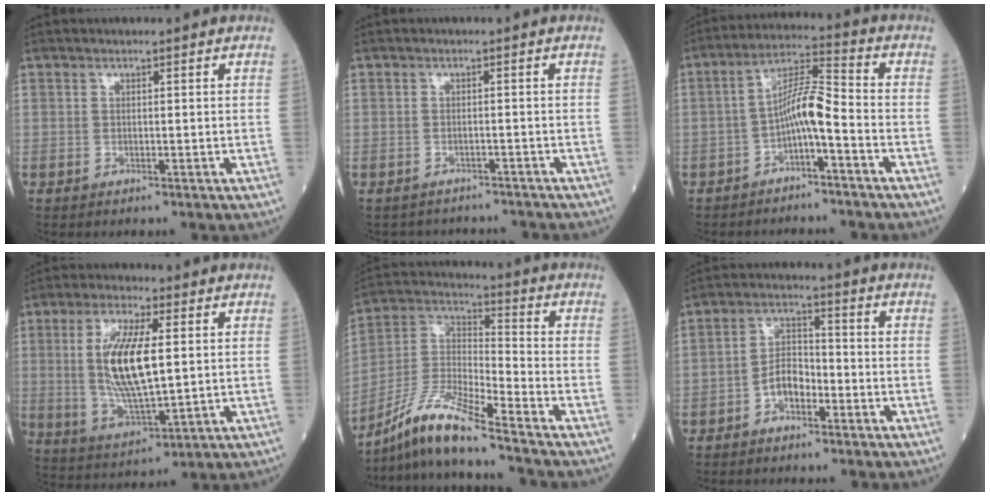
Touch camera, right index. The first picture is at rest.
{"total": 5.4, "force": [-5.1, 1.7, -0.2], "torque": [0.003, 0.018, -0.059]}
{"total": 6.8, "force": [-2.6, 0.8, 6.2], "torque": [-0.116, 0.026, -0.047]}
{"total": 12.2, "force": [1.7, 3.0, 11.7], "torque": [-0.243, -0.004, 0.037]}
{"total": 12.2, "force": [-10.1, -0.7, 6.7], "torque": [-0.144, -0.003, -0.193]}
{"total": 4.9, "force": [-2.4, 2.5, 3.4], "torque": [-0.066, 0.016, -0.047]}